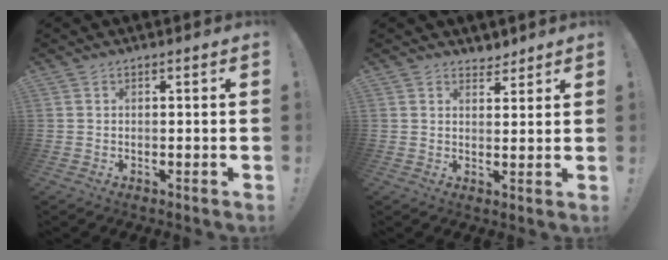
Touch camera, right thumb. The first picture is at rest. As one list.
[{"total": 4.1, "force": [3.4, 2.2, 0.3], "torque": [0.017, -0.025, 0.060]}]